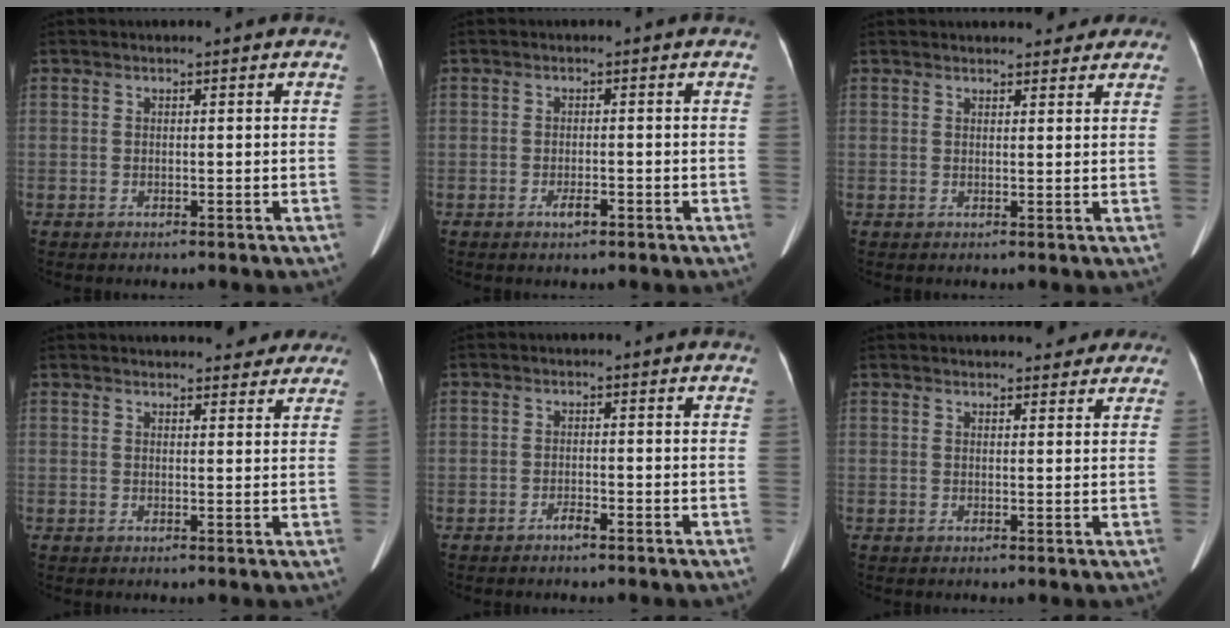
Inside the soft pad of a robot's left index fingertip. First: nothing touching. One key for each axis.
{"total": 1.8, "fx": -1.1, "fy": 0.5, "fz": 1.4, "tx": -0.025, "ty": -0.001, "tz": -0.015}
{"total": 7.5, "fx": 6.7, "fy": 2.6, "fz": 2.4, "tx": -0.016, "ty": 0.015, "tz": 0.074}
{"total": 9.8, "fx": 8.9, "fy": 2.9, "fz": 3.0, "tx": -0.016, "ty": 0.009, "tz": 0.093}
{"total": 1.3, "fx": -1.0, "fy": 0.2, "fz": 0.8, "tx": -0.015, "ty": 0.001, "tz": -0.017}
{"total": 7.9, "fx": 7.0, "fy": 2.5, "fz": 2.6, "tx": -0.020, "ty": 0.012, "tz": 0.077}